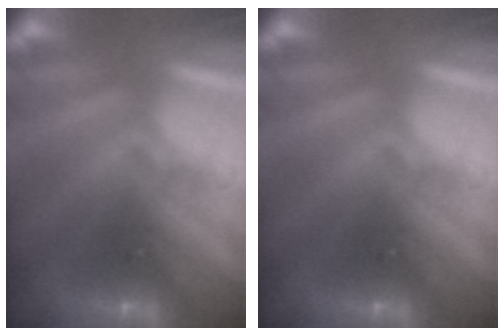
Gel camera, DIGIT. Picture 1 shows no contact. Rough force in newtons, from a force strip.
{"total": 0.0}